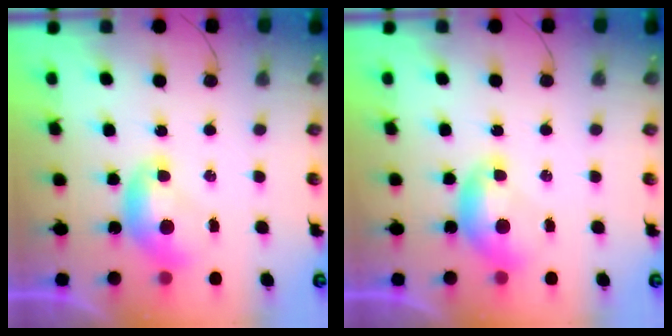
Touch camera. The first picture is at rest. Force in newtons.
{"total": 0.0}